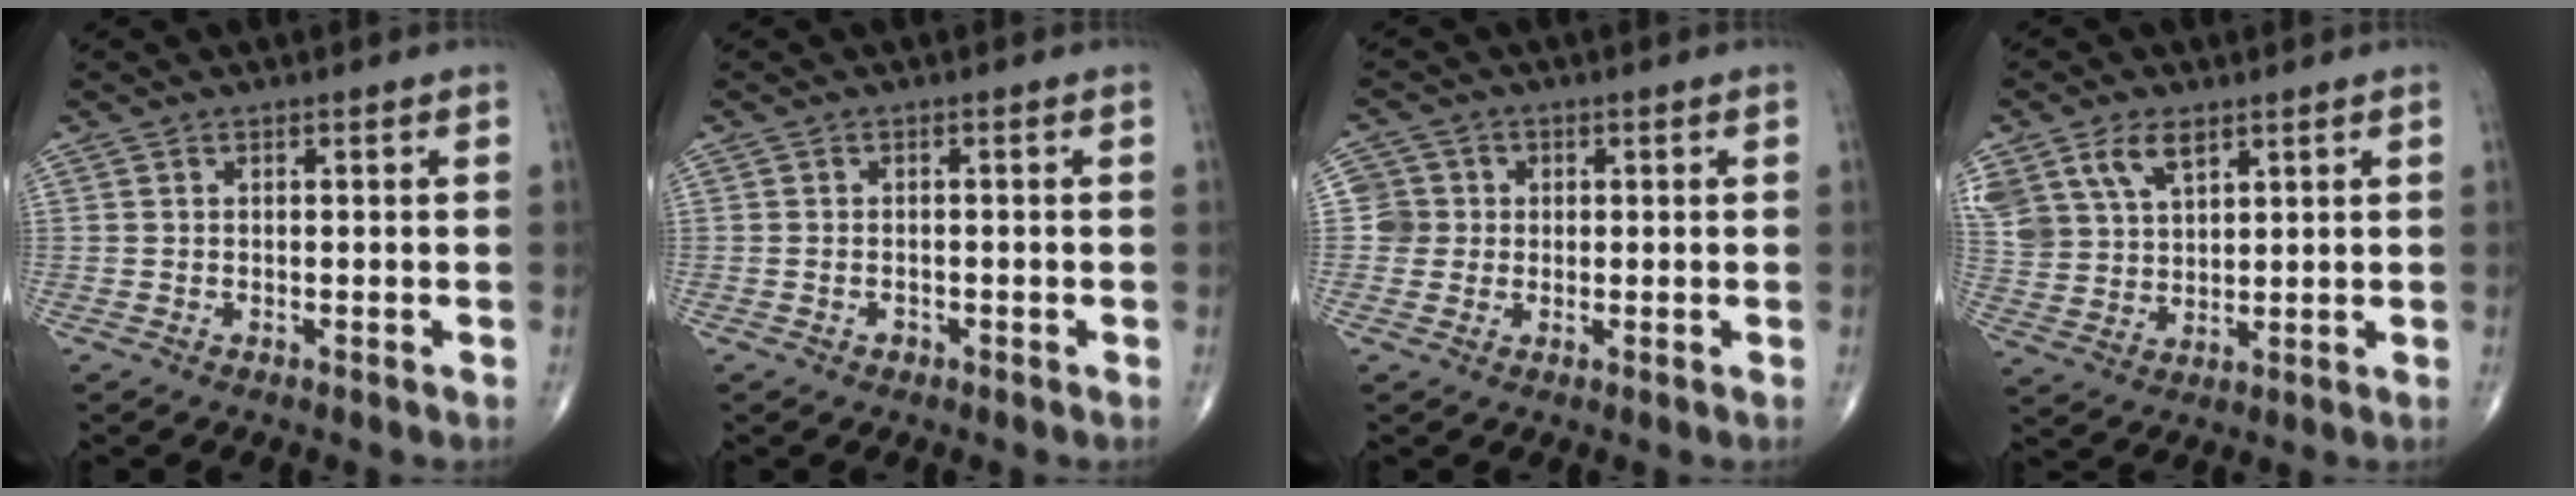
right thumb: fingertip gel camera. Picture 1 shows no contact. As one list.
[{"total": 1.0, "force": [-0.5, 0.8, 0.4], "torque": [-0.006, 0.006, -0.007]}, {"total": 4.1, "force": [0.3, 4.1, 0.1], "torque": [0.034, 0.009, -0.001]}, {"total": 11.8, "force": [6.4, 7.3, 6.7], "torque": [-0.131, -0.010, 0.134]}]